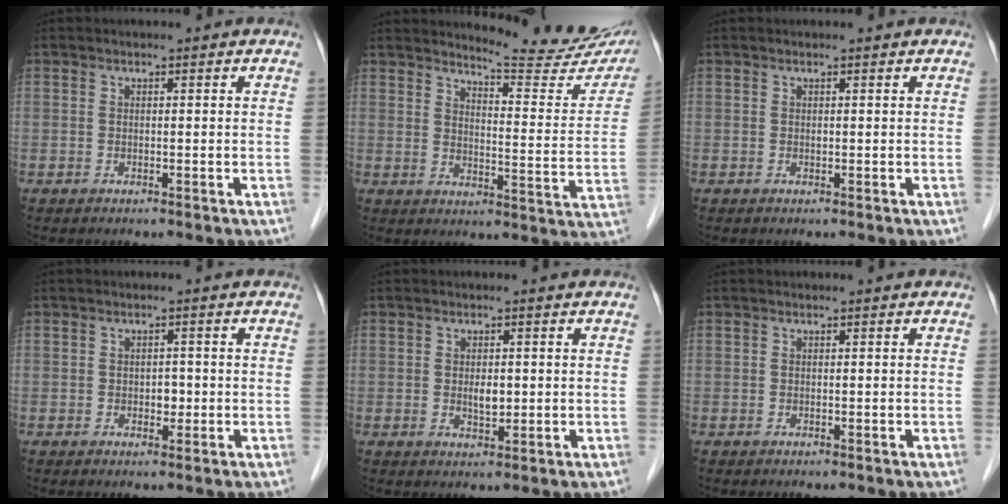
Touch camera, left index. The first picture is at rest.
{"total": 15.6, "force": [14.7, 1.4, 5.1], "torque": [-0.062, -0.075, 0.166]}
{"total": 0.0}
{"total": 1.7, "force": [-0.3, 1.2, 1.1], "torque": [-0.016, 0.002, -0.002]}
{"total": 2.3, "force": [0.1, 1.2, 1.9], "torque": [-0.035, -0.002, 0.003]}
{"total": 0.0}